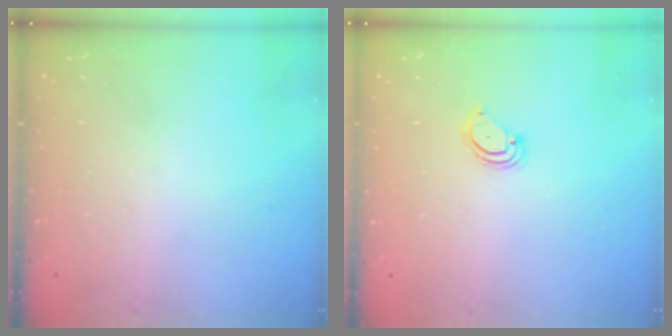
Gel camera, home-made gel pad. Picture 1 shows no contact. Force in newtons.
{"total": 4.0, "press": 4.0, "slide": 0.3}